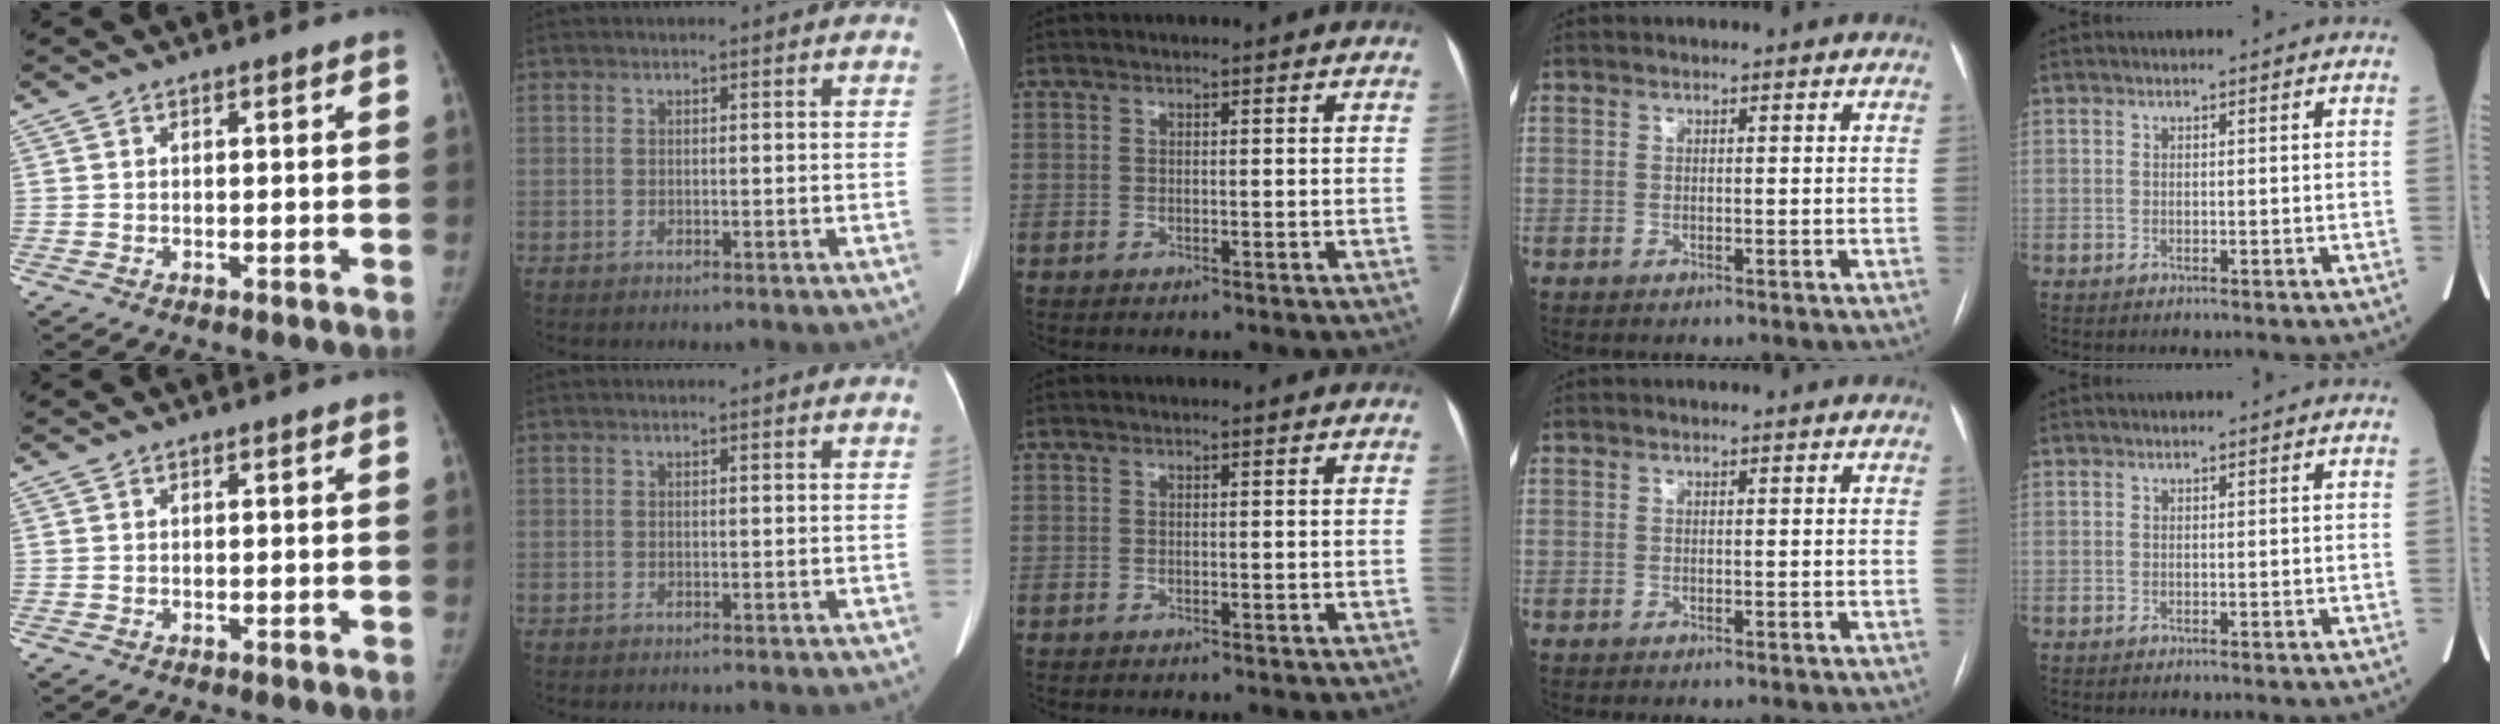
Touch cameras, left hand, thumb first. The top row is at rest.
{}